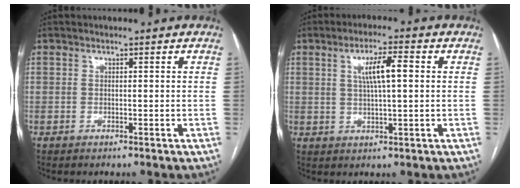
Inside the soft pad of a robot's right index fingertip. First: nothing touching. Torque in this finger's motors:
{"motor_torque": [0.22, 0.07, 0.16, 0.07]}